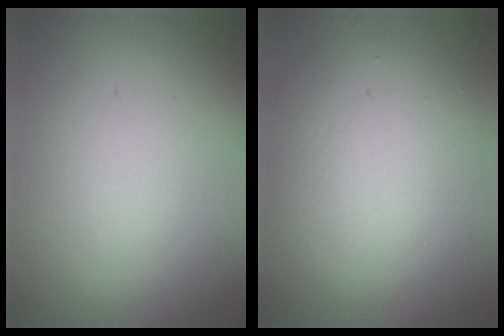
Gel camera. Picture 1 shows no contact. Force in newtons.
{"total": 6.3, "press": 6.3, "slide": 0.4}